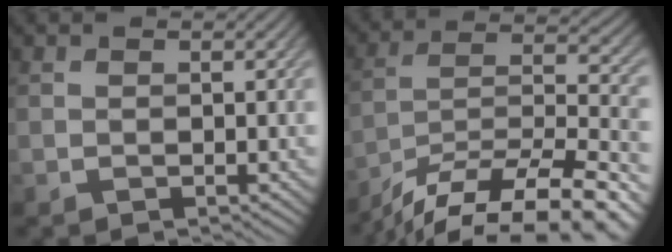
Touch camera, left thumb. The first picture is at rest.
{"total": 15.8, "force": [-12.5, 4.4, 8.5], "torque": [-0.146, -0.014, -0.197]}